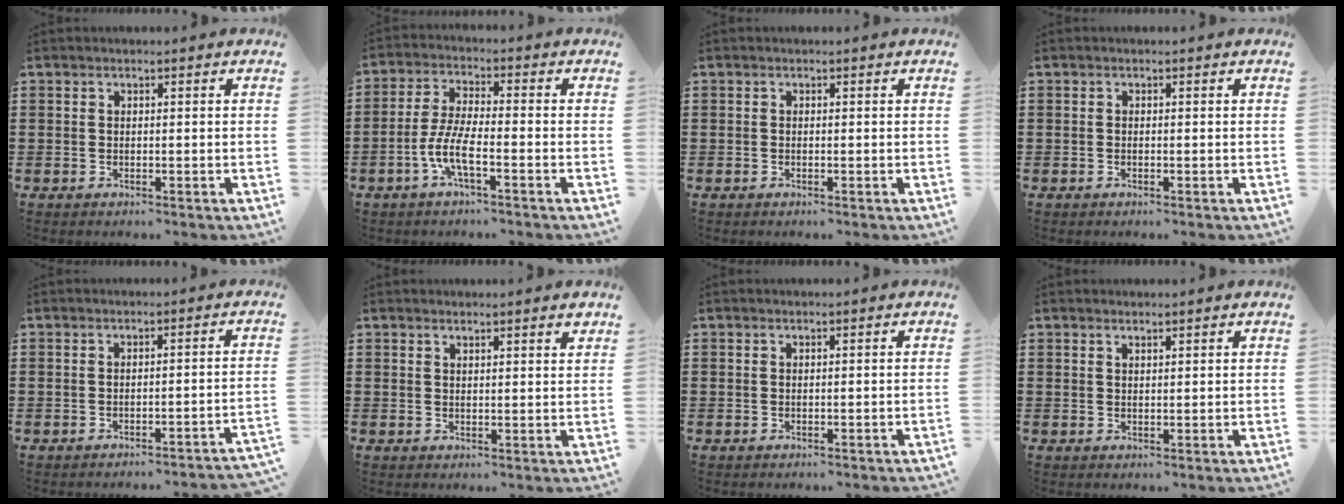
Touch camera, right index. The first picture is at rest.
{"total": 6.0, "force": [-2.8, 1.1, 5.1], "torque": [-0.130, -0.013, -0.062]}
{"total": 0.0}
{"total": 0.0}
{"total": 1.7, "force": [-1.6, -0.3, 0.5], "torque": [-0.013, -0.002, -0.033]}
{"total": 1.8, "force": [1.7, 0.1, 0.5], "torque": [-0.004, -0.001, 0.031]}
{"total": 0.0}
{"total": 1.0, "force": [0.9, 0.2, 0.2], "torque": [-0.004, 0.000, 0.018]}